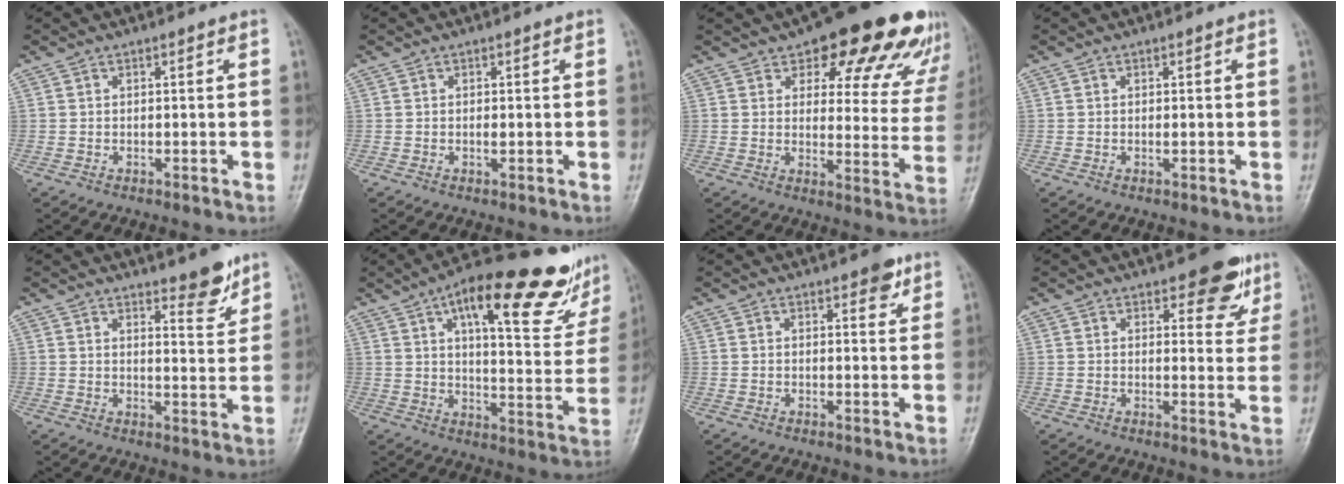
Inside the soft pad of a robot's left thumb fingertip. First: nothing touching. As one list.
[{"total": 1.0, "force": [0.0, 0.5, 0.9], "torque": [-0.013, -0.001, -0.001]}, {"total": 22.5, "force": [15.2, 9.5, 13.7], "torque": [-0.124, -0.056, 0.180]}, {"total": 0.7, "force": [0.1, 0.3, 0.6], "torque": [-0.009, 0.000, 0.003]}, {"total": 5.9, "force": [4.5, 1.5, 3.5], "torque": [-0.031, -0.039, 0.063]}, {"total": 24.0, "force": [14.4, 7.7, 17.5], "torque": [-0.209, -0.032, 0.202]}, {"total": 3.5, "force": [2.2, 1.5, 2.3], "torque": [-0.014, -0.009, 0.025]}, {"total": 8.1, "force": [5.1, 3.7, 5.1], "torque": [-0.028, -0.025, 0.063]}]